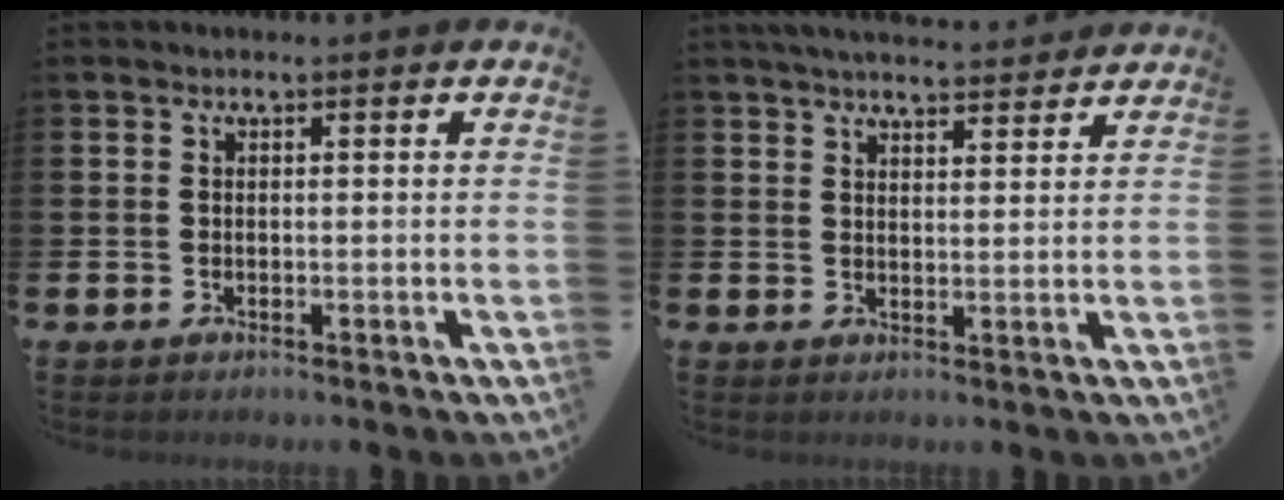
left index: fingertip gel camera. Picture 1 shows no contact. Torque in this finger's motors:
{"motor_torque": [1.07, -1.06, 0.58, 0.10]}